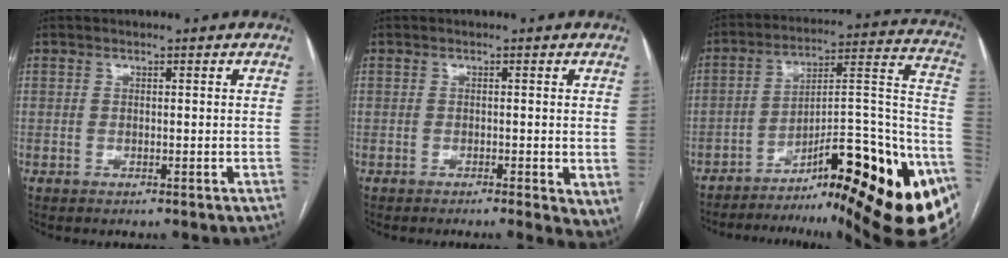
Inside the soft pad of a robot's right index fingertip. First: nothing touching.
{"total": 4.9, "force": [-2.3, 1.5, 4.0], "torque": [-0.037, -0.012, -0.039]}
{"total": 31.3, "force": [-18.4, 6.1, 24.5], "torque": [-0.228, 0.014, -0.253]}